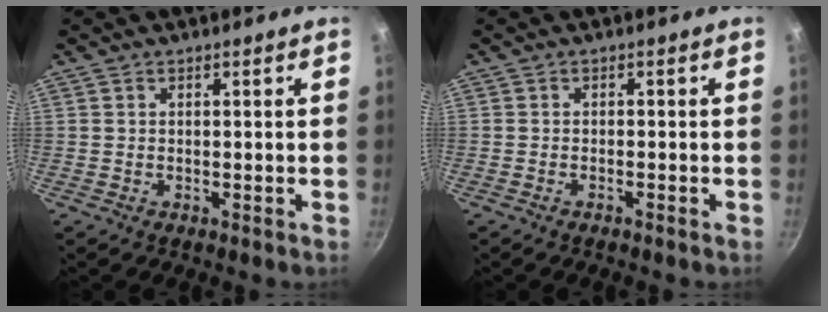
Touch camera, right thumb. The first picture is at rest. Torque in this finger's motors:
{"motor_torque": [-0.19, -0.17, 0.06, 0.46, -0.03]}